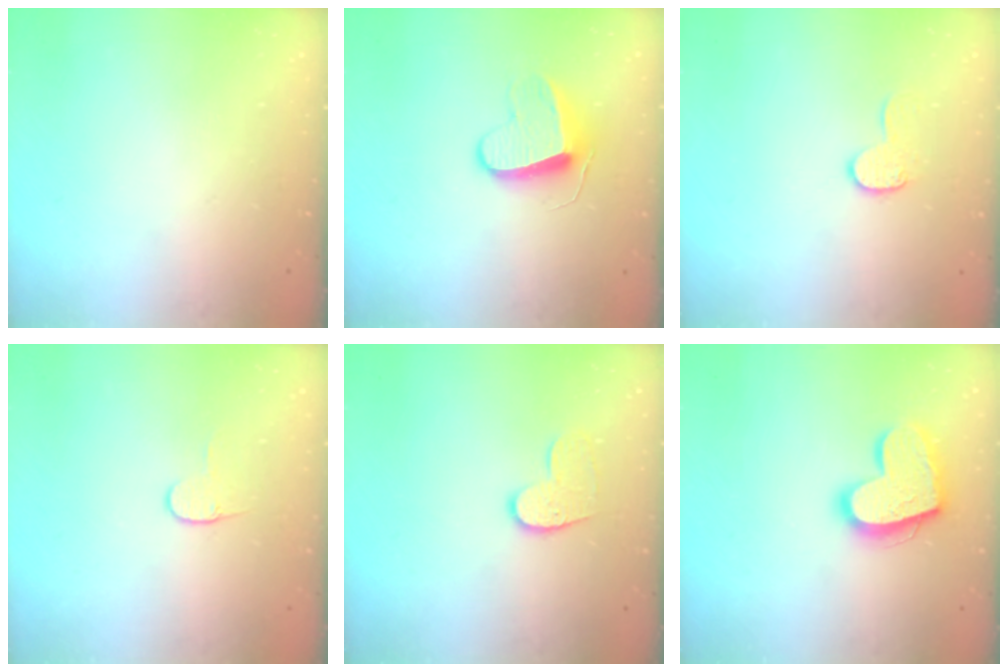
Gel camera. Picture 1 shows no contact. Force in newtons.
{"total": 9.2, "press": 9.2, "slide": 0.5}
{"total": 8.0, "press": 8.0, "slide": 0.2}
{"total": 4.3, "press": 4.3, "slide": 0.4}
{"total": 8.2, "press": 8.2, "slide": 0.2}
{"total": 16.9, "press": 16.9, "slide": 1.3}